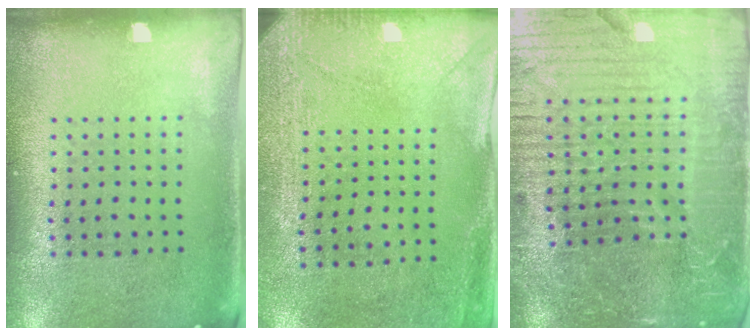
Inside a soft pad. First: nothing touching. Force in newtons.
{"total": 2.9, "press": 2.3, "slide": 1.8}
{"total": 6.4, "press": 5.6, "slide": 3.0}